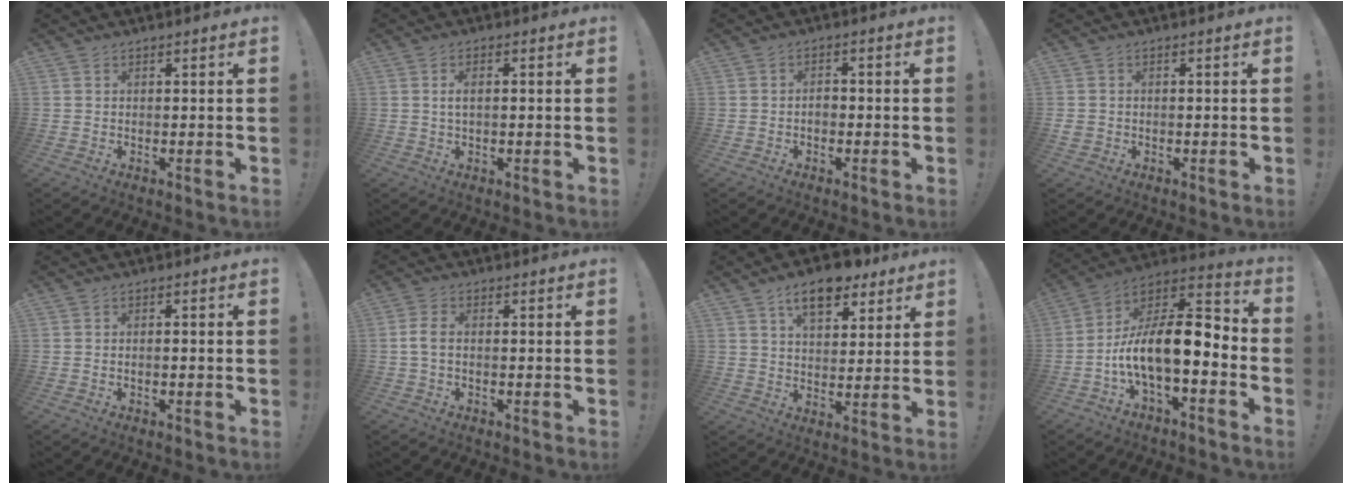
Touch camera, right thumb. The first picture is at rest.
{"total": 2.6, "force": [0.2, 1.0, 2.3], "torque": [-0.038, 0.004, 0.002]}
{"total": 2.1, "force": [-1.0, 1.5, 1.2], "torque": [-0.022, 0.006, -0.018]}
{"total": 1.9, "force": [-0.2, 1.6, 0.9], "torque": [-0.024, 0.005, 0.000]}
{"total": 1.1, "force": [-0.8, 0.1, 0.7], "torque": [-0.013, 0.003, -0.014]}
{"total": 3.8, "force": [-0.3, 1.9, 3.2], "torque": [-0.077, 0.009, -0.007]}
{"total": 11.0, "force": [7.0, 5.8, 6.2], "torque": [-0.087, -0.035, 0.122]}
{"total": 14.4, "force": [-3.0, 5.6, 13.0], "torque": [-0.234, 0.004, -0.048]}